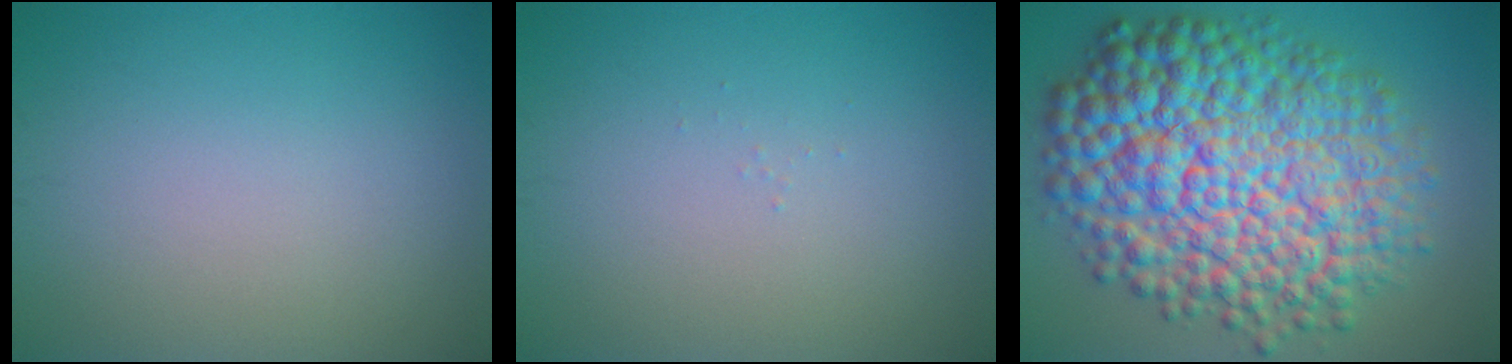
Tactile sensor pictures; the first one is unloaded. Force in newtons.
{"total": 0.0}
{"total": 15.5, "press": 15.5, "slide": 0.1}